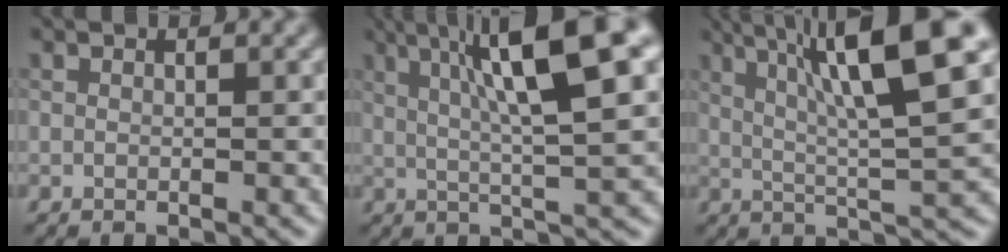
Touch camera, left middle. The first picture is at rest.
{"total": 11.2, "force": [3.8, 2.1, 10.3], "torque": [-0.141, 0.023, 0.054]}
{"total": 11.3, "force": [4.6, 1.9, 10.1], "torque": [-0.147, 0.014, 0.074]}